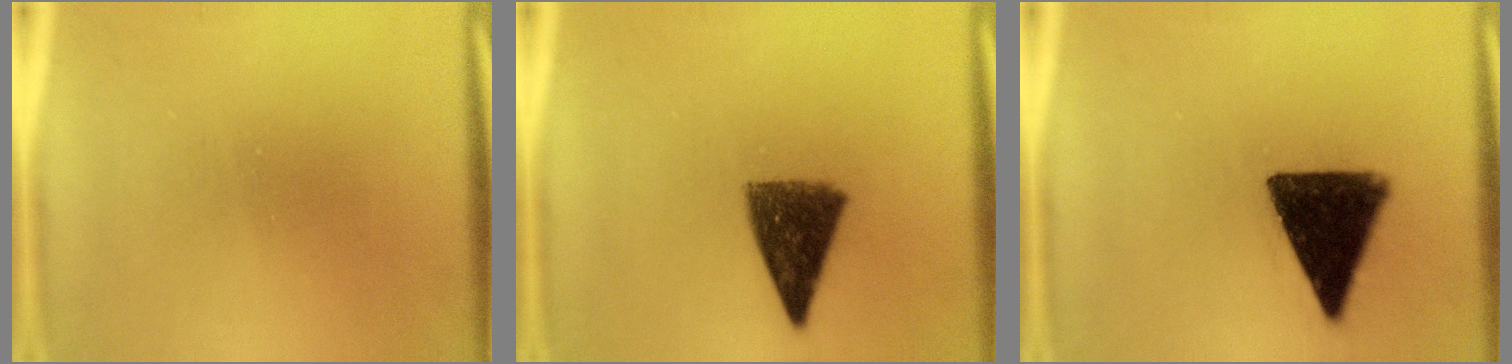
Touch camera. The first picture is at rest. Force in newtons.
{"total": 8.4}
{"total": 12.9}